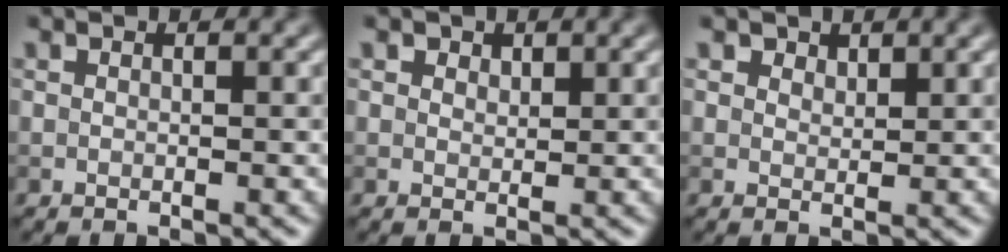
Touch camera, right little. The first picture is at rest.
{"total": 1.3, "force": [0.9, 0.8, 0.4], "torque": [-0.004, -0.003, 0.010]}
{"total": 1.3, "force": [1.1, 0.7, 0.3], "torque": [-0.004, -0.005, 0.016]}